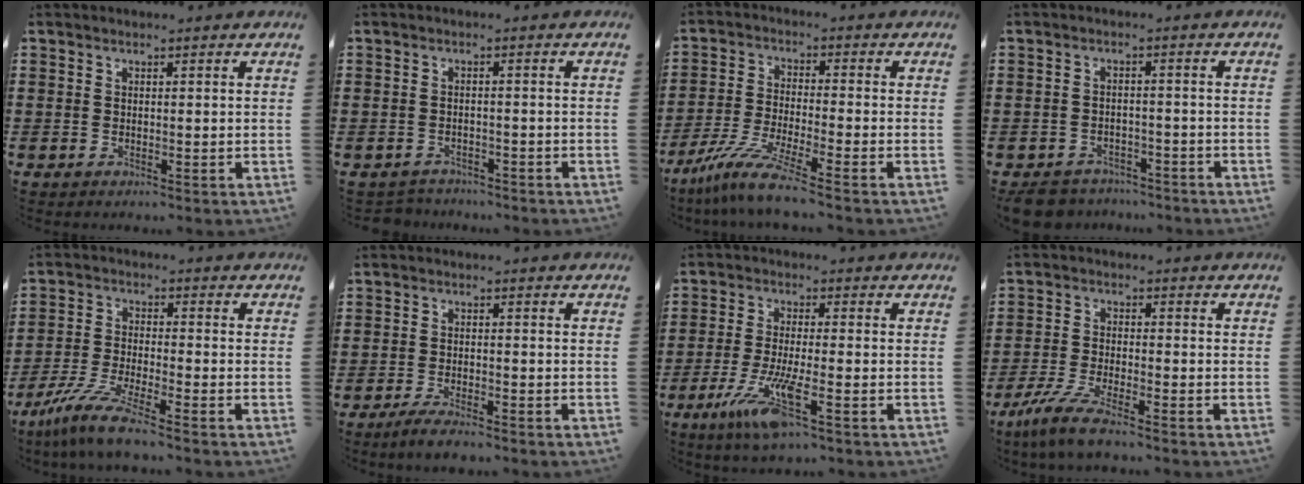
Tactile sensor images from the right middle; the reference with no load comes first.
{"total": 1.8, "force": [-1.8, 0.4, -0.3], "torque": [-0.003, -0.001, -0.041]}
{"total": 7.7, "force": [-6.2, -0.1, 4.4], "torque": [-0.103, -0.018, -0.123]}
{"total": 4.3, "force": [-4.1, 1.0, 0.1], "torque": [-0.011, 0.007, -0.087]}
{"total": 7.4, "force": [-6.2, 0.1, 4.0], "torque": [-0.094, -0.015, -0.122]}
{"total": 2.9, "force": [-2.7, 0.1, 1.1], "torque": [-0.020, 0.002, -0.052]}
{"total": 8.5, "force": [-4.2, 1.3, 7.3], "torque": [-0.156, -0.014, -0.077]}
{"total": 5.8, "force": [-4.9, 0.3, 3.2], "torque": [-0.088, -0.020, -0.099]}